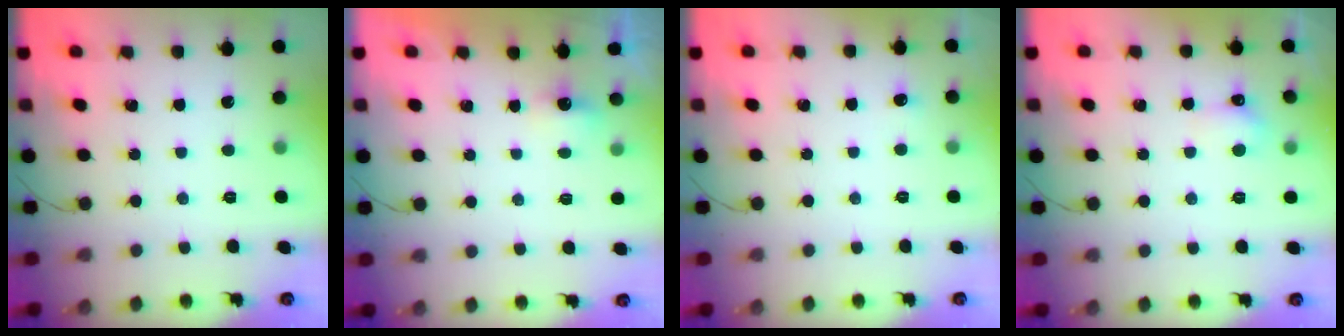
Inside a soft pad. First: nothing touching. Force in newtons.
{"total": 1.7, "press": 1.5, "slide": 0.7}
{"total": 12.0, "press": 2.8, "slide": 11.6}
{"total": 4.6, "press": 4.4, "slide": 1.3}